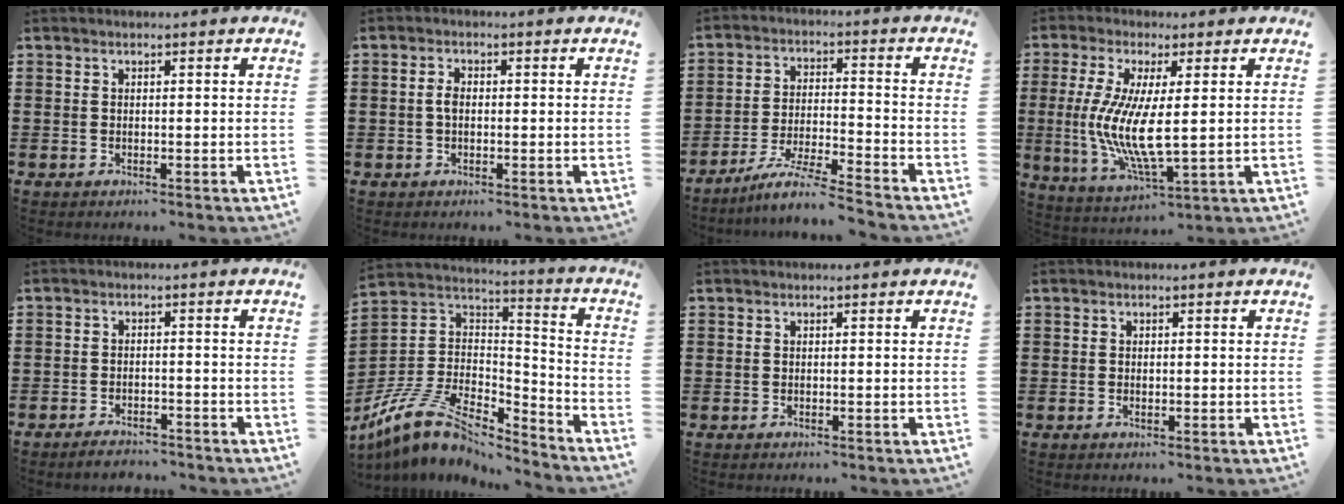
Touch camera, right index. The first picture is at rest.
{"total": 2.0, "force": [-0.1, 1.0, 1.7], "torque": [-0.033, 0.004, -0.004]}
{"total": 6.8, "force": [-6.1, -0.5, 2.9], "torque": [-0.064, -0.012, -0.121]}
{"total": 9.1, "force": [0.4, 2.4, 8.8], "torque": [-0.194, -0.014, 0.003]}
{"total": 2.4, "force": [-2.4, 0.2, 0.1], "torque": [-0.008, 0.001, -0.048]}
{"total": 11.4, "force": [-7.8, 5.6, 6.3], "torque": [-0.150, 0.021, -0.156]}
{"total": 0.0}
{"total": 0.7, "force": [-0.1, 0.2, 0.7], "torque": [-0.016, -0.003, 0.000]}